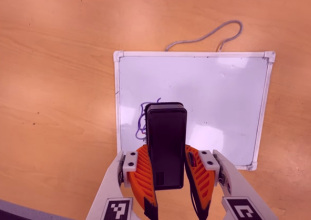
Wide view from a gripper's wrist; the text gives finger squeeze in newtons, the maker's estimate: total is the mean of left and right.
{"total": 6.3, "left": 5.4, "right": 7.3}